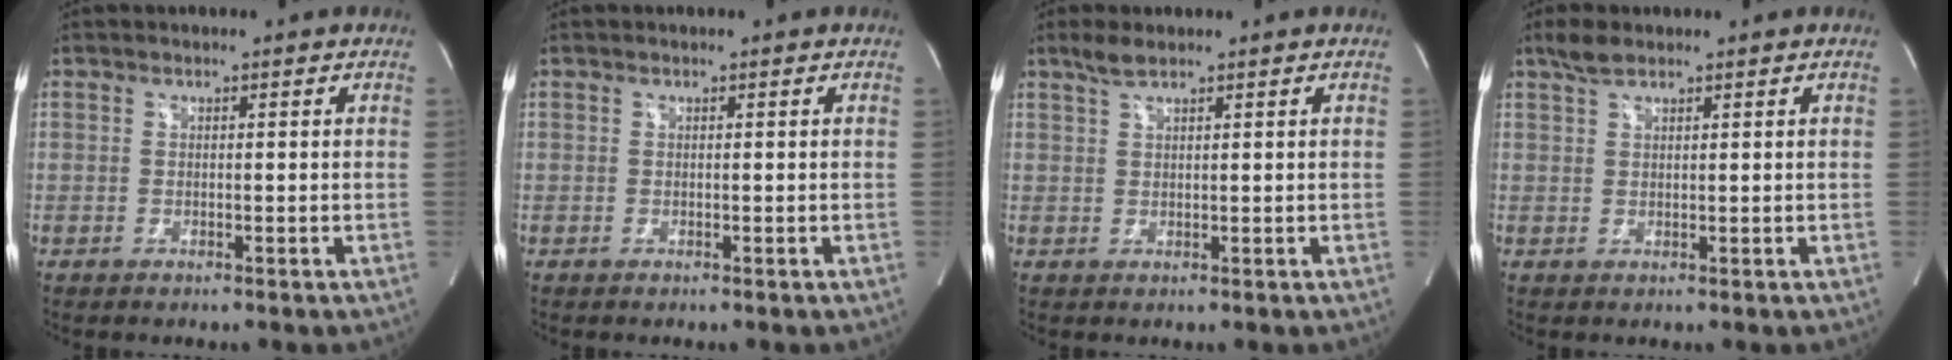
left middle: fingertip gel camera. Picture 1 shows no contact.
{"total": 0.0}
{"total": 2.3, "force": [1.8, 0.2, 1.3], "torque": [-0.036, 0.005, 0.040]}
{"total": 2.5, "force": [2.0, 0.8, 1.3], "torque": [-0.035, 0.009, 0.043]}